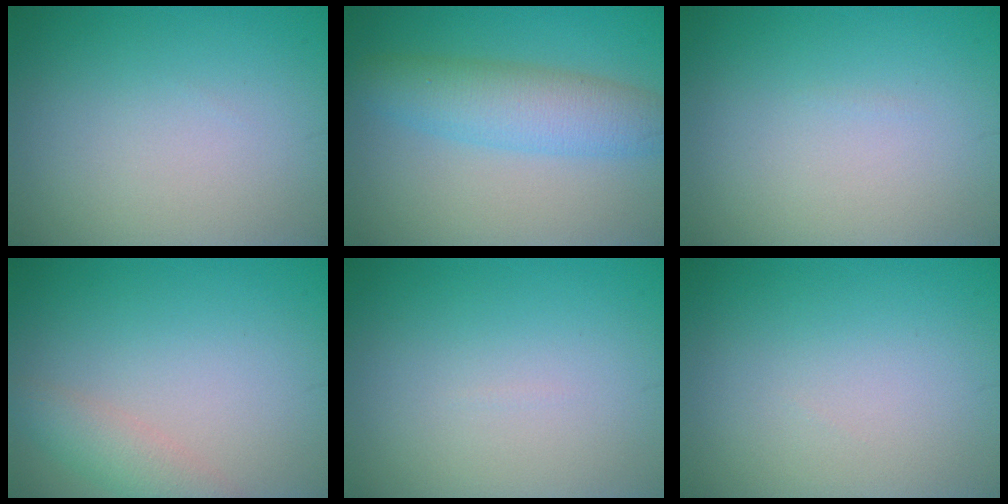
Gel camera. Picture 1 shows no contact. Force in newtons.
{"total": 5.4, "press": 5.4, "slide": 0.1}
{"total": 0.0}
{"total": 2.6, "press": 2.6, "slide": 0.1}
{"total": 0.0}
{"total": 0.0}